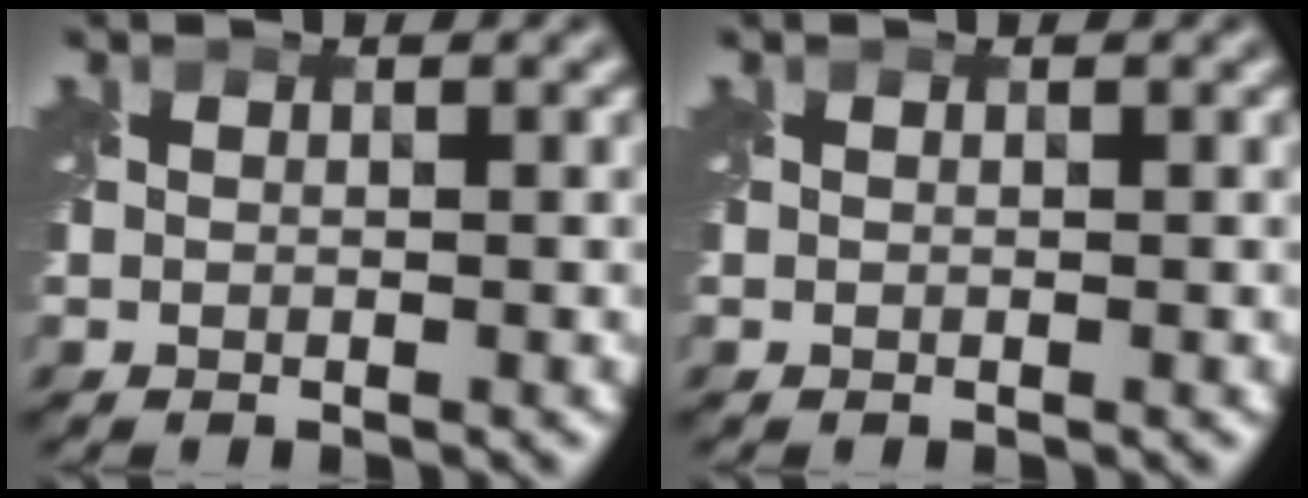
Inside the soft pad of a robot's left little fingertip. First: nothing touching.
{"total": 0.0}